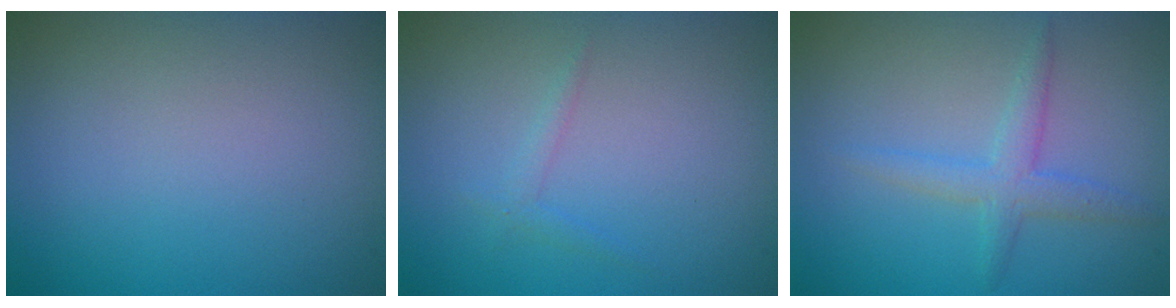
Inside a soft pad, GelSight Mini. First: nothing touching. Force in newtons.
{"total": 0.9, "press": 0.9, "slide": 0.1}
{"total": 2.2, "press": 2.2, "slide": 0.2}